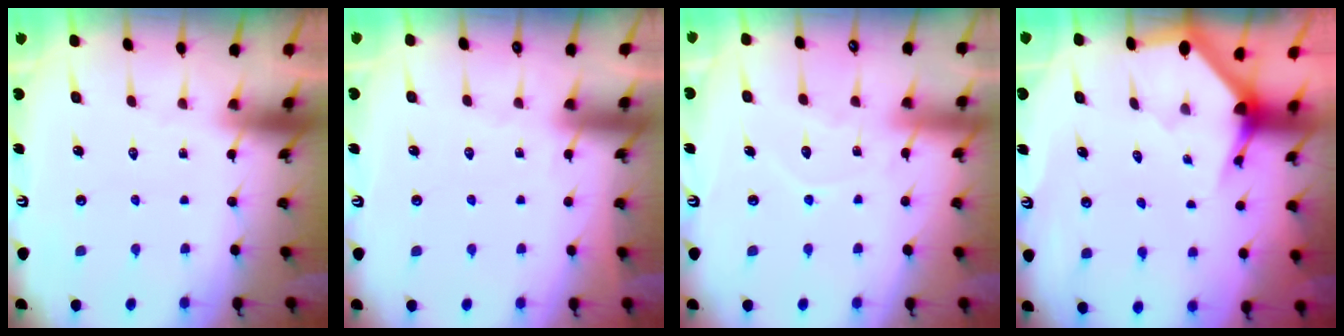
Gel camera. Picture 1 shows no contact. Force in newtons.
{"total": 3.4, "press": 3.3, "slide": 0.4}
{"total": 8.1, "press": 8.0, "slide": 0.8}
{"total": 2.9, "press": 2.9, "slide": 0.1}